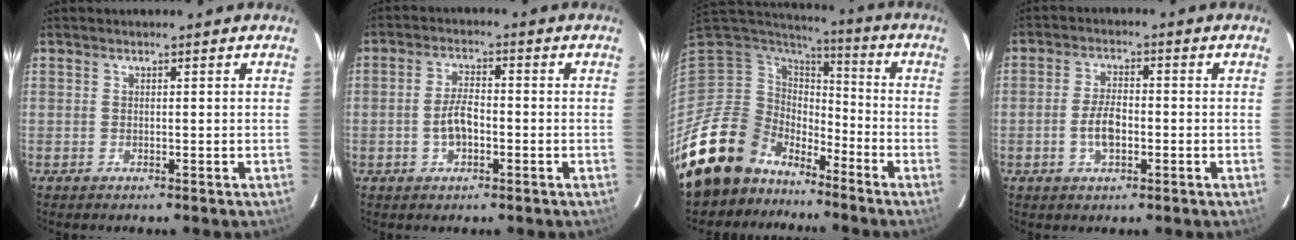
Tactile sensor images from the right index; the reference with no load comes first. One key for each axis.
{"total": 4.8, "fx": -1.4, "fy": 2.4, "fz": 4.0, "tx": -0.081, "ty": 0.007, "tz": -0.020}
{"total": 16.6, "fx": -13.1, "fy": 9.8, "fz": 3.0, "tx": -0.091, "ty": 0.020, "tz": -0.224}
{"total": 5.3, "fx": -1.6, "fy": 2.7, "fz": 4.4, "tx": -0.089, "ty": 0.004, "tz": -0.025}